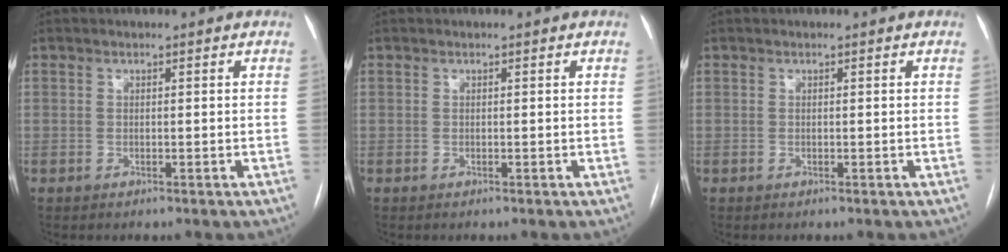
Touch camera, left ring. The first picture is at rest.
{"total": 0.0}
{"total": 0.0}